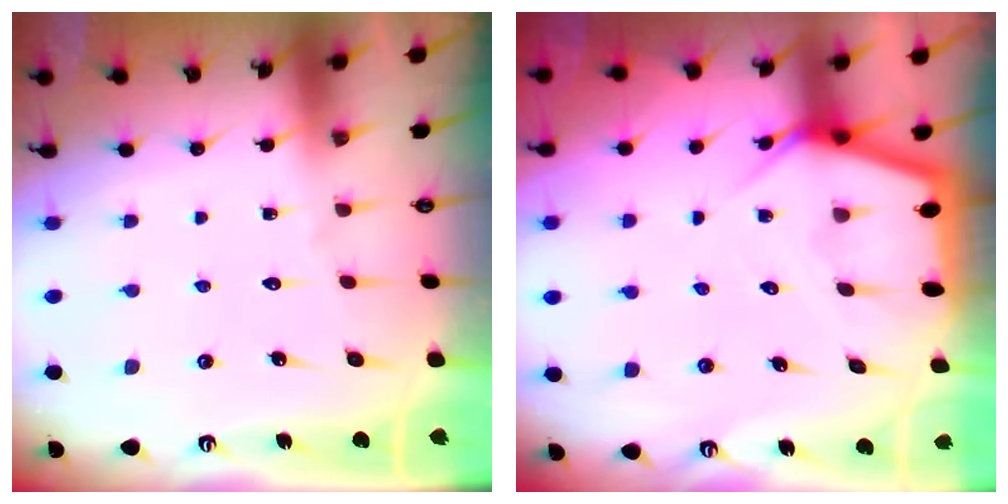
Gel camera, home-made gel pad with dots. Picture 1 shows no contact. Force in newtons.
{"total": 5.0, "press": 5.0, "slide": 0.3}